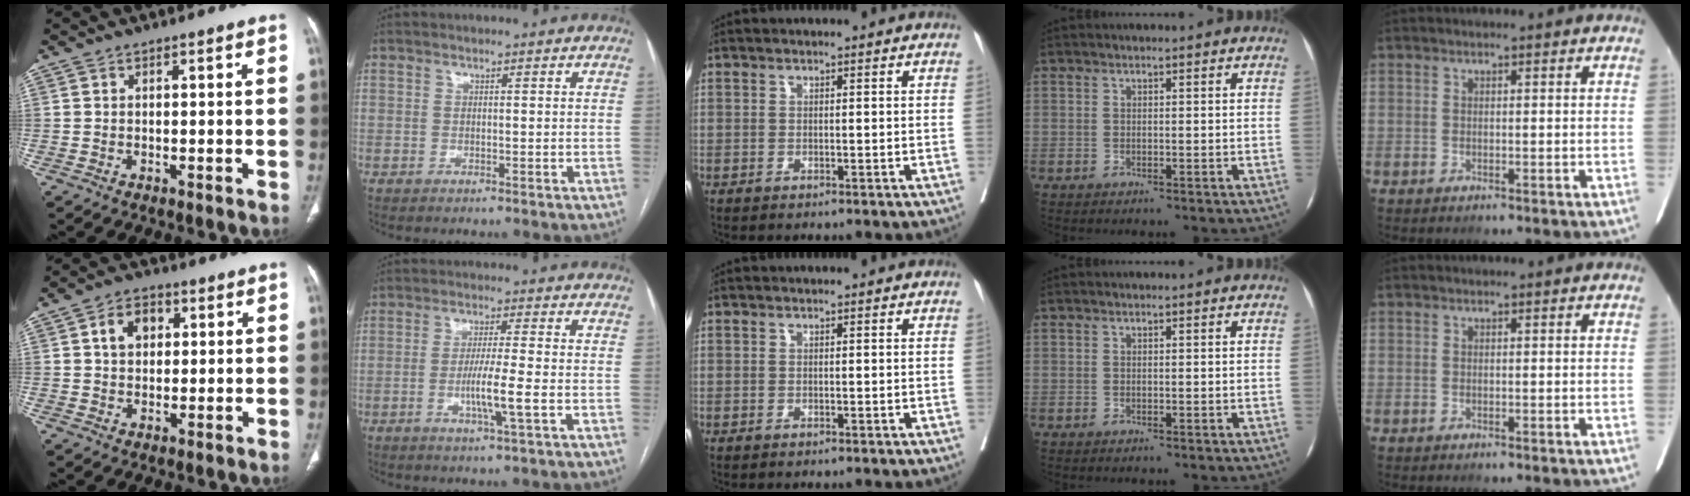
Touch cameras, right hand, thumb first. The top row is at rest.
{"thumb": {"total": 6.1, "force": [1.7, 4.5, 3.8], "torque": [-0.042, 0.006, 0.023]}, "index": {"total": 6.3, "force": [-1.7, -0.6, 6.0], "torque": [-0.110, -0.012, -0.034]}}